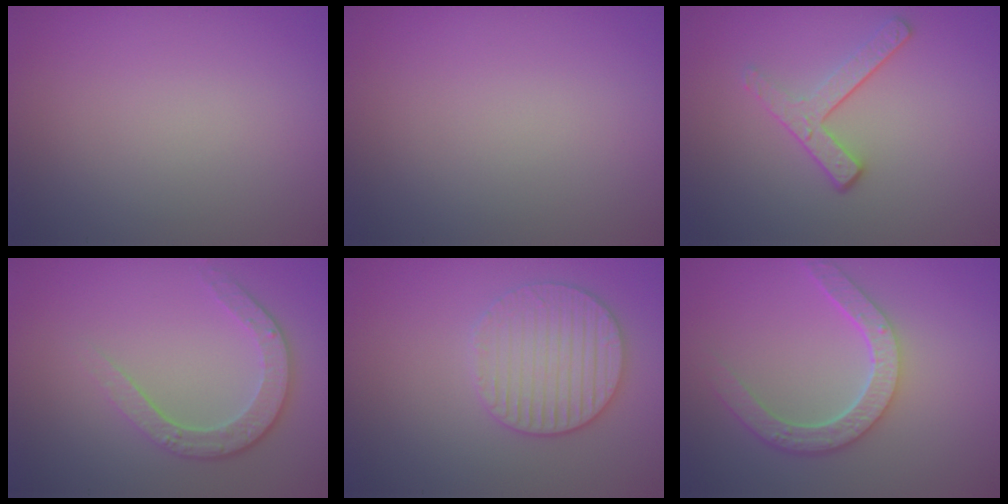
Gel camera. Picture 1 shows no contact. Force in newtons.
{"total": 0.0}
{"total": 2.3, "press": 1.7, "slide": 1.6}
{"total": 3.4, "press": 2.6, "slide": 2.2}
{"total": 3.5, "press": 3.5, "slide": 0.4}
{"total": 4.5, "press": 3.6, "slide": 2.7}